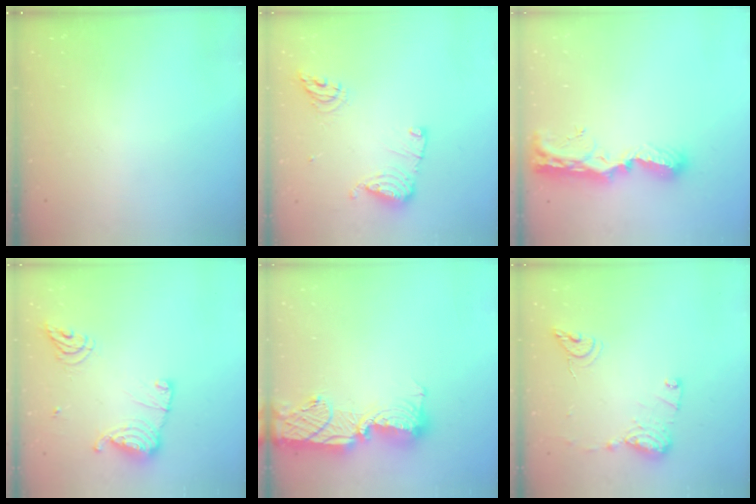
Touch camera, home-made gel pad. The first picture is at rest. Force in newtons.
{"total": 11.8, "press": 11.7, "slide": 1.4}
{"total": 10.3, "press": 10.2, "slide": 1.2}
{"total": 13.2, "press": 13.2, "slide": 1.2}
{"total": 17.0, "press": 16.3, "slide": 4.7}
{"total": 12.2, "press": 12.2, "slide": 1.0}